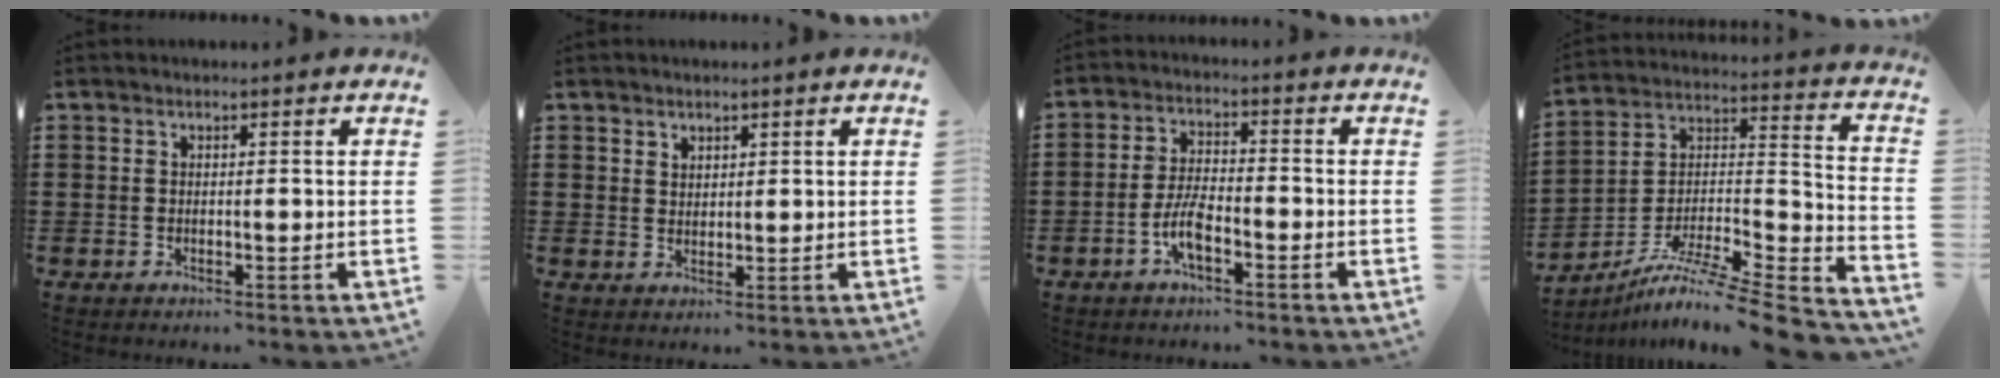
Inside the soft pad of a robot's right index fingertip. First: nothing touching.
{"total": 1.9, "force": [1.6, 1.1, 0.0], "torque": [-0.004, 0.004, 0.032]}
{"total": 5.5, "force": [-2.6, 2.0, 4.4], "torque": [-0.109, -0.001, -0.057]}
{"total": 8.6, "force": [-6.4, 1.1, 5.7], "torque": [-0.099, -0.005, -0.126]}